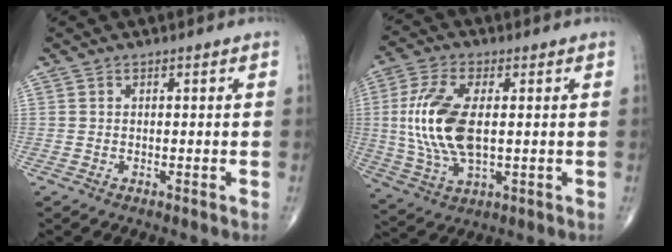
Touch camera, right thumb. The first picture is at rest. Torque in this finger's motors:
{"motor_torque": [0.08, 0.53, 1.24, 0.24, 0.20]}